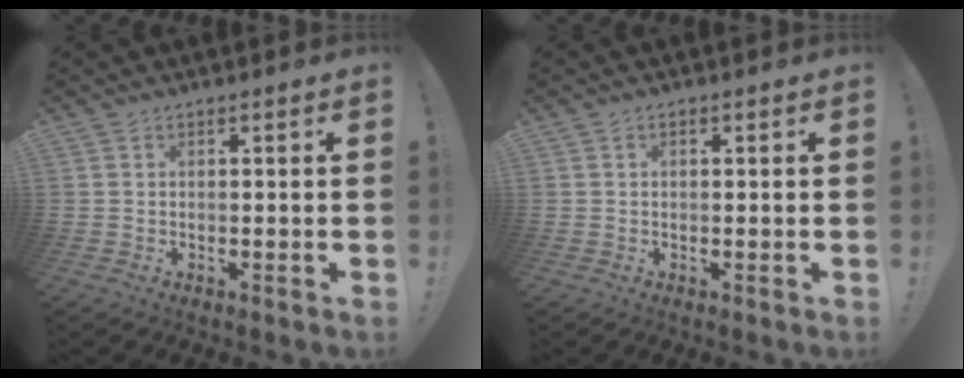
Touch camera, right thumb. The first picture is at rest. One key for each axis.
{"total": 0.6, "fx": 0.1, "fy": 0.4, "fz": 0.4, "tx": 0.000, "ty": -0.001, "tz": 0.000}